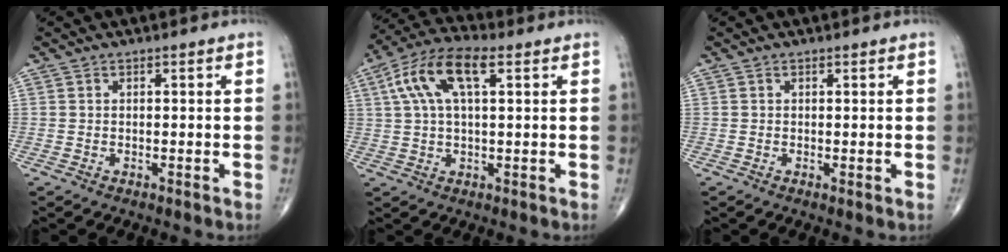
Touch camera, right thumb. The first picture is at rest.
{"total": 11.9, "force": [3.9, 4.9, 10.1], "torque": [-0.206, 0.026, 0.068]}
{"total": 0.5, "force": [0.1, 0.1, 0.5], "torque": [-0.012, -0.003, 0.001]}